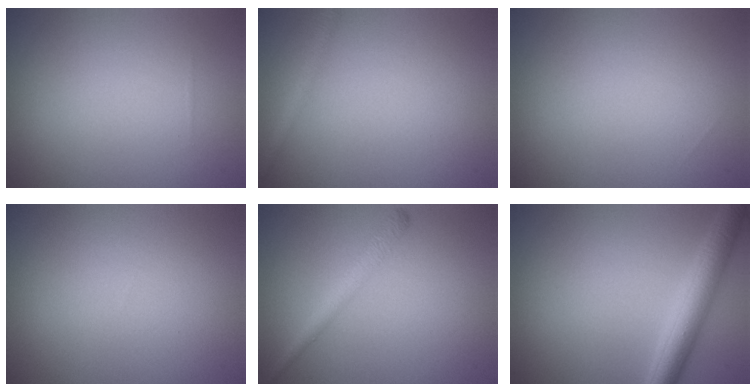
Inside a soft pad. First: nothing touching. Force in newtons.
{"total": 1.3, "press": 1.3, "slide": 0.0}
{"total": 0.0}
{"total": 0.0}
{"total": 2.0, "press": 2.0, "slide": 0.1}
{"total": 4.3, "press": 4.3, "slide": 0.1}